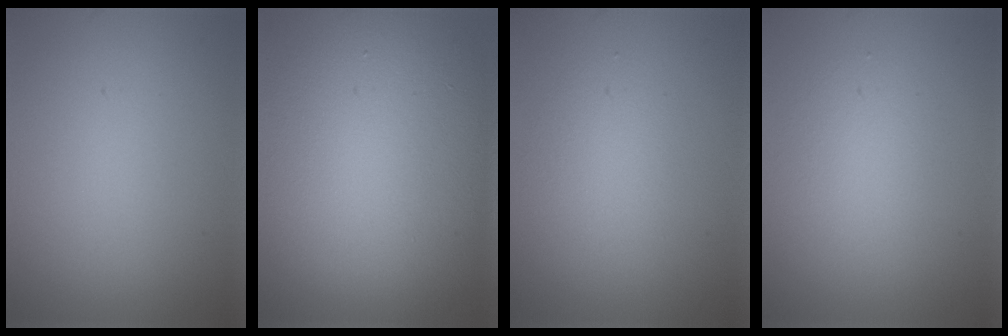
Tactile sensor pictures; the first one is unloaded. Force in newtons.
{"total": 17.3, "press": 17.3, "slide": 0.9}
{"total": 2.1, "press": 2.1, "slide": 0.1}
{"total": 2.3, "press": 2.3, "slide": 0.2}